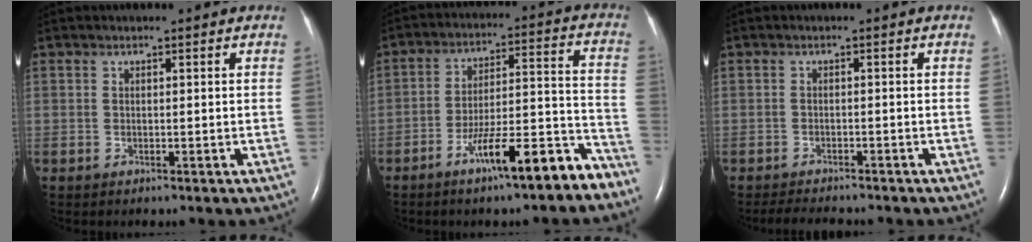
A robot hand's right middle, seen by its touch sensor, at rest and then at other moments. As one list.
[{"total": 13.2, "force": [-9.2, 2.0, 9.2], "torque": [-0.139, 0.026, -0.143]}, {"total": 5.2, "force": [-4.8, 0.9, 1.9], "torque": [-0.031, -0.012, -0.070]}]